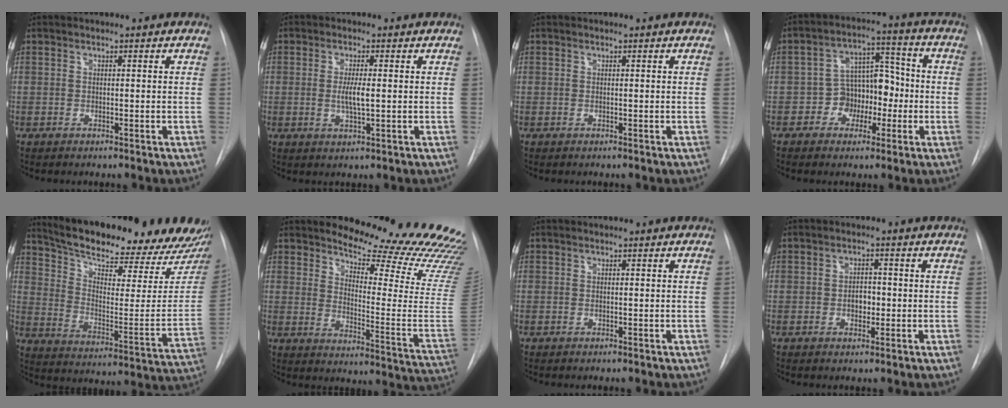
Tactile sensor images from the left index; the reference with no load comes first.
{"total": 3.4, "force": [0.0, 0.5, 3.3], "torque": [-0.064, -0.004, 0.000]}
{"total": 0.0}
{"total": 7.9, "force": [-2.3, 6.1, 4.5], "torque": [-0.067, 0.039, -0.036]}
{"total": 26.6, "force": [23.2, 5.8, 11.7], "torque": [-0.186, -0.060, 0.306]}
{"total": 24.3, "force": [21.9, 3.2, 9.9], "torque": [-0.136, -0.147, 0.254]}
{"total": 0.0}
{"total": 2.5, "force": [-0.5, 1.6, 1.8], "torque": [-0.023, 0.005, -0.006]}